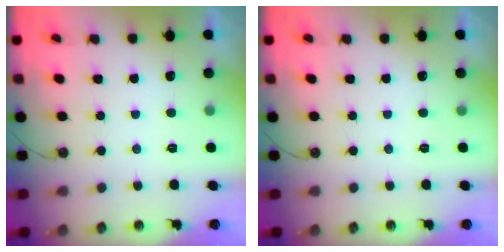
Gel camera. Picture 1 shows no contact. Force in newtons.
{"total": 0.0}